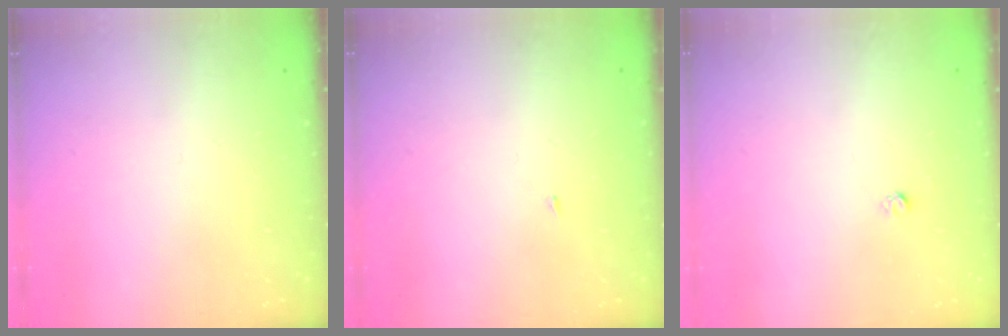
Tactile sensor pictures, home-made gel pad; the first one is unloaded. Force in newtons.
{"total": 1.8, "press": 1.8, "slide": 0.2}
{"total": 1.6, "press": 1.5, "slide": 0.1}